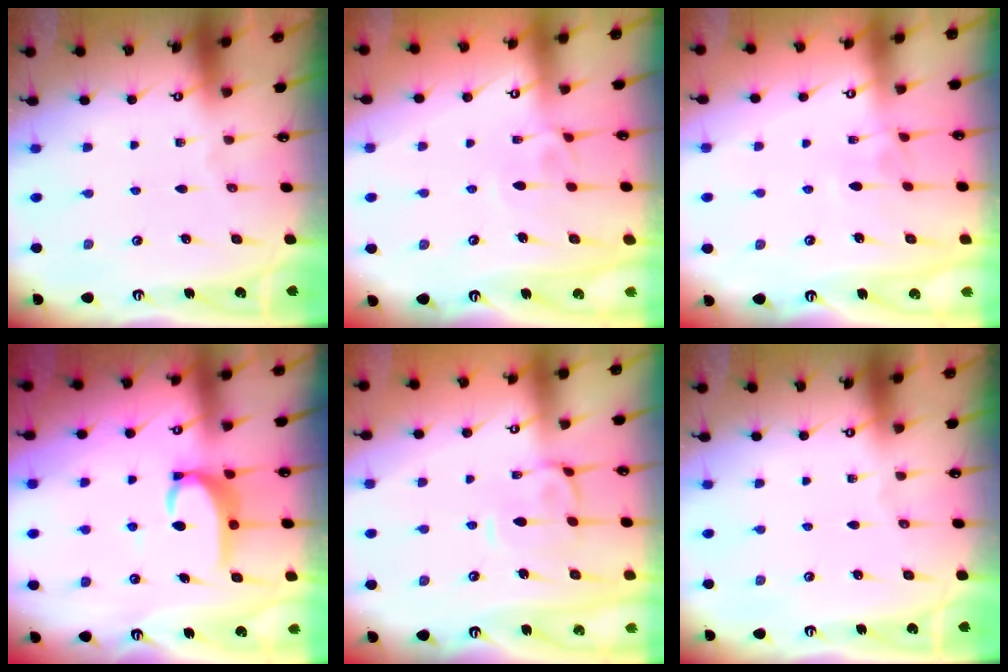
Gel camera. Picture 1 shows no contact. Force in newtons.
{"total": 1.3, "press": 1.0, "slide": 0.8}
{"total": 3.9, "press": 3.9, "slide": 0.1}
{"total": 5.6, "press": 5.6, "slide": 0.3}
{"total": 2.0, "press": 1.6, "slide": 1.1}
{"total": 0.0}